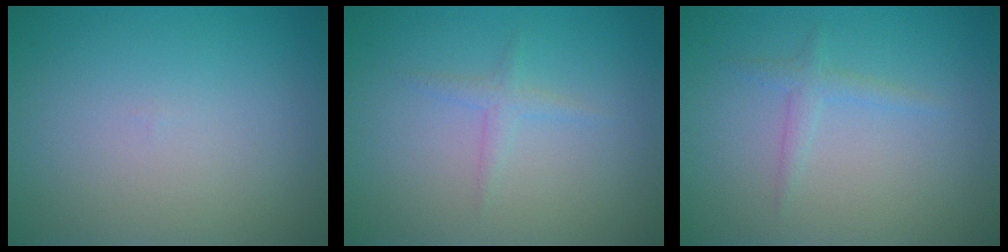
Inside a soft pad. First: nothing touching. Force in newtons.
{"total": 1.2, "press": 1.2, "slide": 0.1}
{"total": 1.3, "press": 1.3, "slide": 0.1}